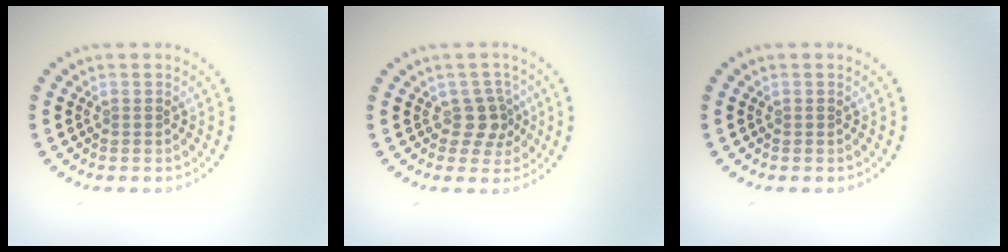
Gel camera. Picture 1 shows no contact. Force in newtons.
{"total": 2.3, "press": 1.9, "slide": 1.3}
{"total": 0.0}